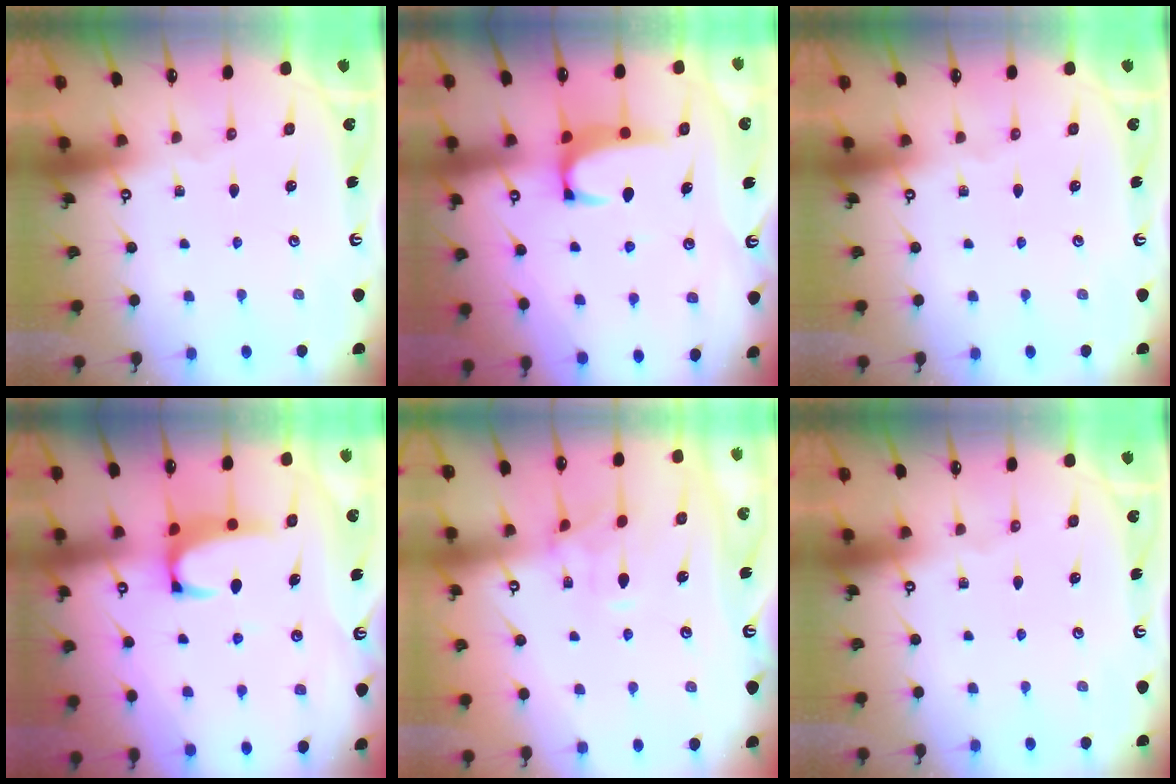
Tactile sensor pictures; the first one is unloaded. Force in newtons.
{"total": 2.1, "press": 2.0, "slide": 0.3}
{"total": 0.0}
{"total": 2.2, "press": 2.0, "slide": 0.7}
{"total": 2.4, "press": 2.2, "slide": 1.1}
{"total": 0.0}